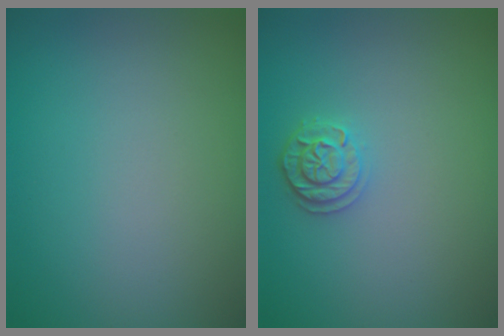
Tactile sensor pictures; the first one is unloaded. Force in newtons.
{"total": 2.0, "press": 1.9, "slide": 0.5}